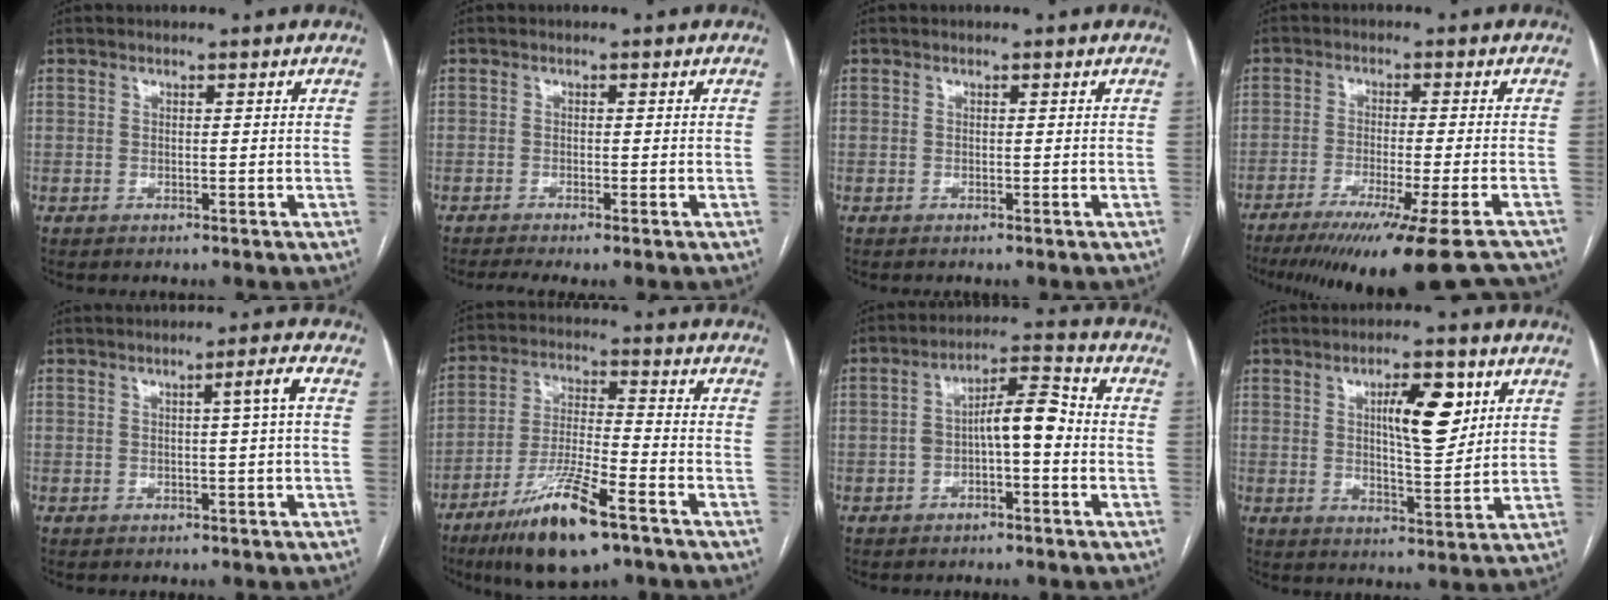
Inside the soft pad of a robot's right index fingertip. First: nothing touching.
{"total": 3.4, "force": [-2.6, 0.0, 2.3], "torque": [-0.034, -0.006, -0.041]}
{"total": 0.0}
{"total": 21.3, "force": [-18.2, -1.0, 10.9], "torque": [-0.106, -0.068, -0.260]}
{"total": 2.5, "force": [0.3, -0.7, 2.4], "torque": [-0.039, 0.002, 0.008]}
{"total": 13.8, "force": [-8.5, 2.1, 10.6], "torque": [-0.209, -0.025, -0.149]}
{"total": 7.5, "force": [-1.1, 2.2, 7.0], "torque": [-0.120, 0.033, -0.018]}
{"total": 9.0, "force": [3.3, 2.5, 8.0], "torque": [-0.130, 0.005, 0.057]}